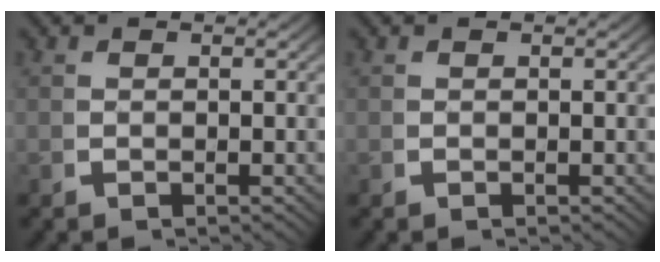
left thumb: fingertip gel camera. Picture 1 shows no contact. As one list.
[{"total": 0.0}]